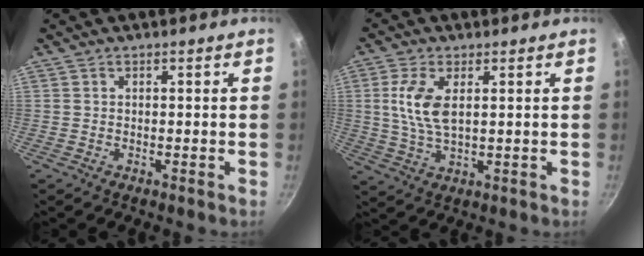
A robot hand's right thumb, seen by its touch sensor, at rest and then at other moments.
{"total": 7.9, "force": [1.6, 3.8, 6.8], "torque": [-0.139, -0.001, 0.034]}